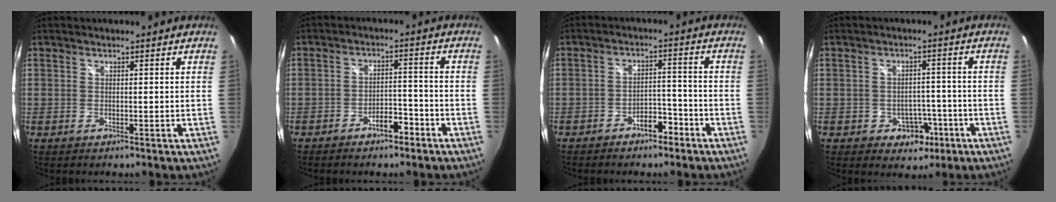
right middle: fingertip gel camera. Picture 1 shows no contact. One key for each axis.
{"total": 4.7, "fx": -3.5, "fy": 1.9, "fz": 2.5, "tx": -0.051, "ty": 0.007, "tz": -0.047}
{"total": 5.1, "fx": -3.8, "fy": 2.4, "fz": 2.4, "tx": -0.050, "ty": 0.015, "tz": -0.050}
{"total": 5.4, "fx": -2.5, "fy": 4.3, "fz": 2.2, "tx": -0.046, "ty": 0.011, "tz": -0.021}